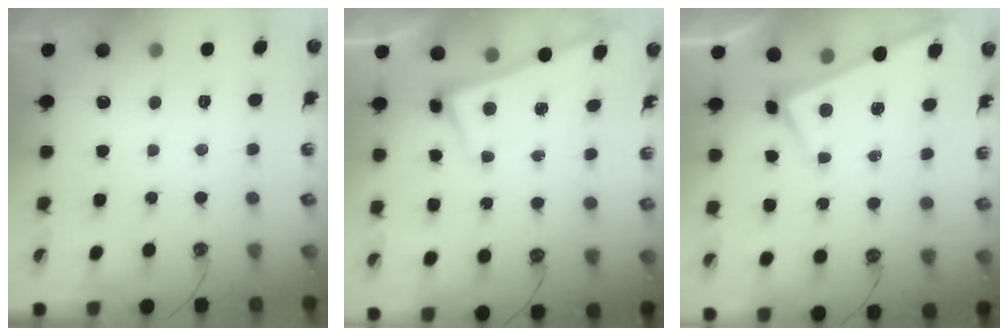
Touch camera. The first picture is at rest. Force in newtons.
{"total": 2.8, "press": 2.7, "slide": 0.4}
{"total": 3.0, "press": 3.0, "slide": 0.1}